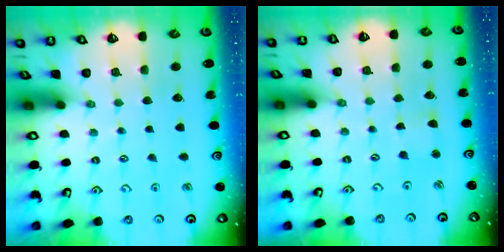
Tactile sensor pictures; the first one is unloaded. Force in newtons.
{"total": 2.5, "press": 2.5, "slide": 0.4}